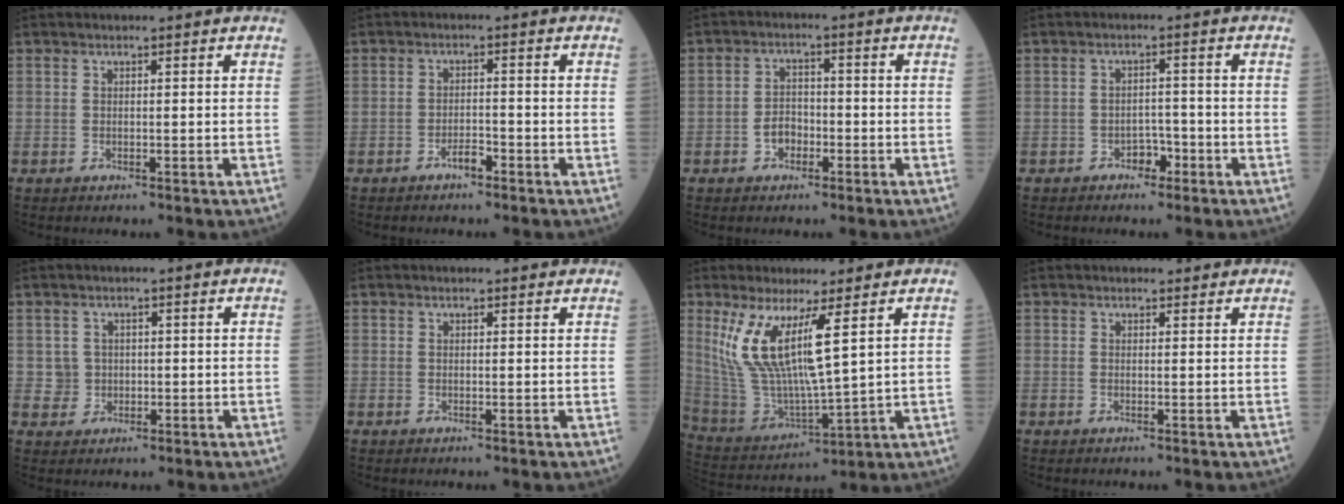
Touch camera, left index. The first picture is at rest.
{"total": 2.1, "force": [-1.5, 0.5, 1.4], "torque": [-0.024, 0.001, -0.027]}
{"total": 3.5, "force": [-1.5, 2.5, 2.1], "torque": [-0.040, 0.009, -0.028]}
{"total": 2.4, "force": [-1.5, 1.4, 1.2], "torque": [-0.013, 0.005, -0.024]}
{"total": 2.3, "force": [0.2, 2.3, 0.3], "torque": [-0.003, 0.004, 0.007]}
{"total": 1.6, "force": [1.5, 0.2, 0.5], "torque": [-0.015, 0.005, 0.013]}
{"total": 12.4, "force": [5.1, 1.6, 11.2], "torque": [-0.244, -0.012, 0.110]}
{"total": 1.5, "force": [1.3, 0.7, 0.1], "torque": [-0.004, 0.004, 0.012]}